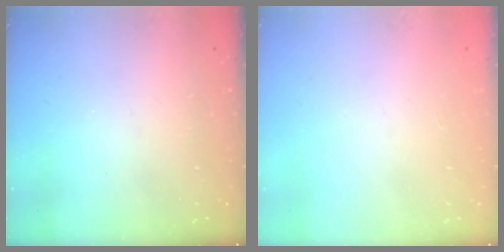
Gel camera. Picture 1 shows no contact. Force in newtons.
{"total": 0.0}